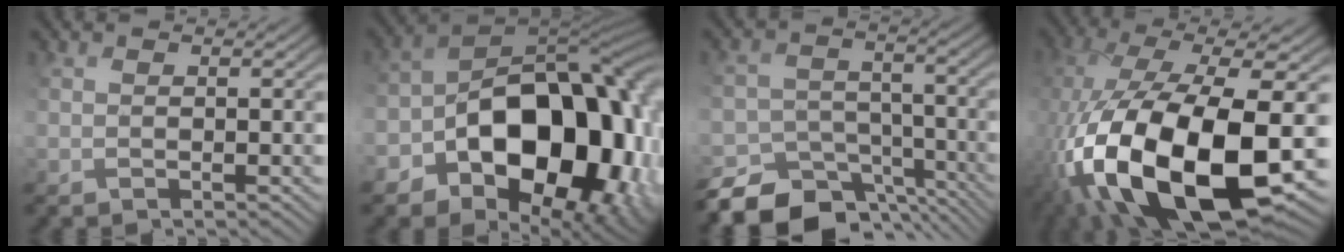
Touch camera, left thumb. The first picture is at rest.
{"total": 19.6, "force": [-5.4, 13.3, 13.4], "torque": [-0.191, -0.028, -0.069]}
{"total": 12.3, "force": [-9.8, 6.5, 3.4], "torque": [-0.082, -0.021, -0.145]}
{"total": 19.5, "force": [-6.6, 8.8, 16.2], "torque": [-0.354, -0.058, -0.085]}